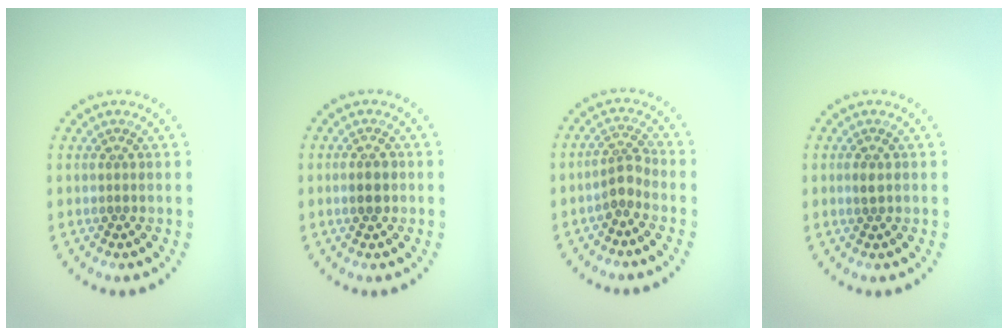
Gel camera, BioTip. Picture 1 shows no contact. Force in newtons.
{"total": 1.7, "press": 1.7, "slide": 0.2}
{"total": 2.1, "press": 1.6, "slide": 1.3}
{"total": 0.9, "press": 0.9, "slide": 0.1}